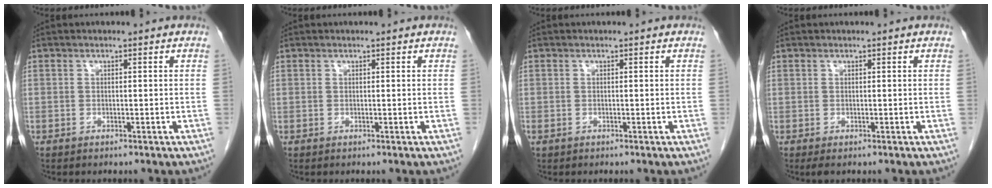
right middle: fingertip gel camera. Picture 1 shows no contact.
{"total": 0.0}
{"total": 0.0}
{"total": 0.9, "force": [-0.5, 0.5, 0.7], "torque": [-0.013, -0.002, -0.003]}